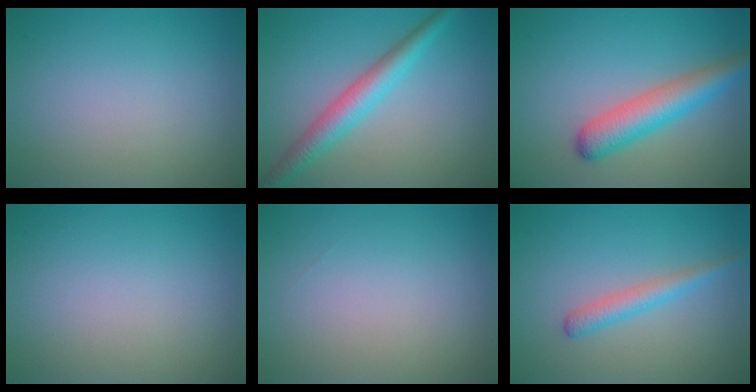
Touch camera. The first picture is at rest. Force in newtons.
{"total": 3.9, "press": 3.9, "slide": 0.1}
{"total": 4.7, "press": 4.6, "slide": 0.1}
{"total": 0.0}
{"total": 0.0}
{"total": 2.1, "press": 2.1, "slide": 0.0}